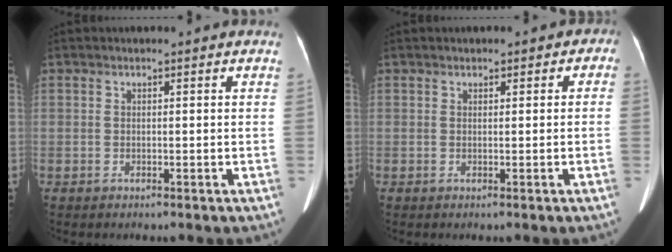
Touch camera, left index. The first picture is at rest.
{"total": 1.5, "force": [0.1, 1.2, 1.0], "torque": [-0.007, -0.003, -0.001]}